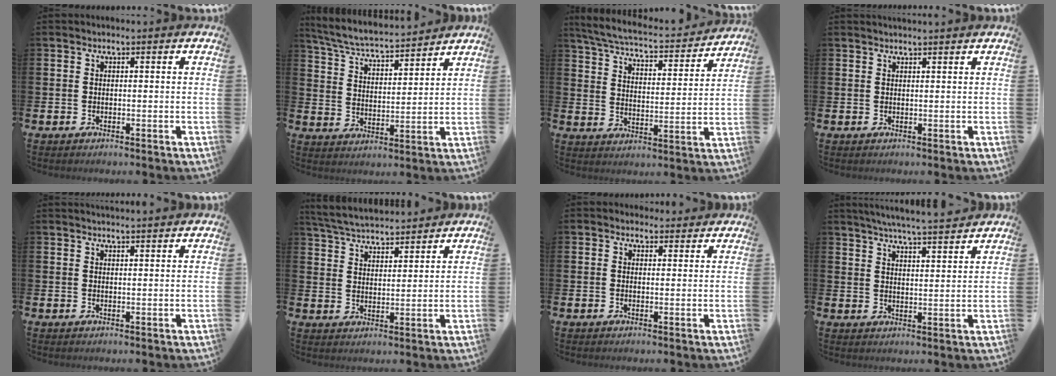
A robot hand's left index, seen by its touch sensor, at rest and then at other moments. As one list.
[{"total": 5.7, "force": [5.5, 0.6, 1.4], "torque": [-0.053, -0.041, 0.093]}, {"total": 5.3, "force": [4.9, 0.9, 1.7], "torque": [-0.058, -0.040, 0.077]}, {"total": 0.8, "force": [0.7, -0.2, 0.0], "torque": [0.003, -0.004, 0.014]}, {"total": 1.4, "force": [1.4, -0.2, 0.0], "torque": [0.008, -0.012, 0.024]}, {"total": 5.0, "force": [5.0, 0.6, 0.4], "torque": [-0.029, -0.029, 0.089]}, {"total": 1.8, "force": [1.7, 0.8, -0.1], "torque": [0.009, -0.005, 0.029]}, {"total": 5.4, "force": [5.2, -0.6, 1.1], "torque": [-0.034, -0.033, 0.091]}]